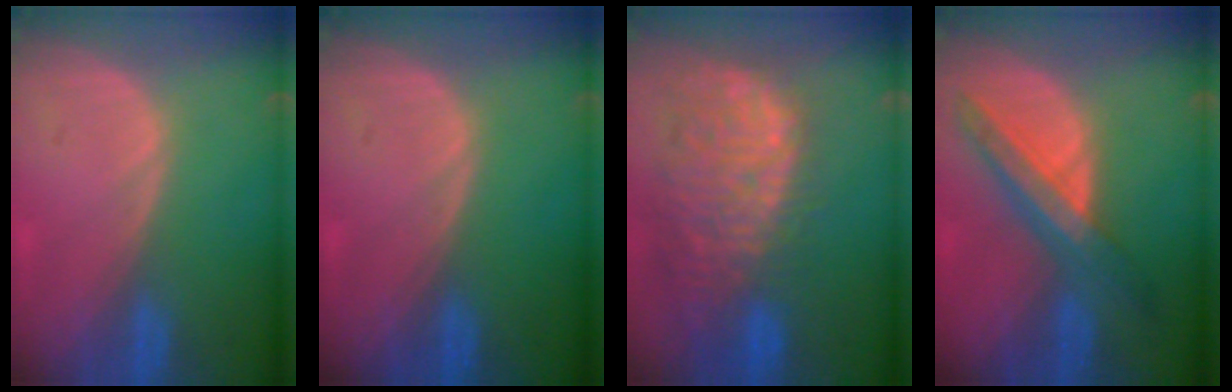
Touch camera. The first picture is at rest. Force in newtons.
{"total": 0.0}
{"total": 13.5, "press": 11.4, "slide": 7.3}
{"total": 7.8, "press": 7.2, "slide": 3.0}